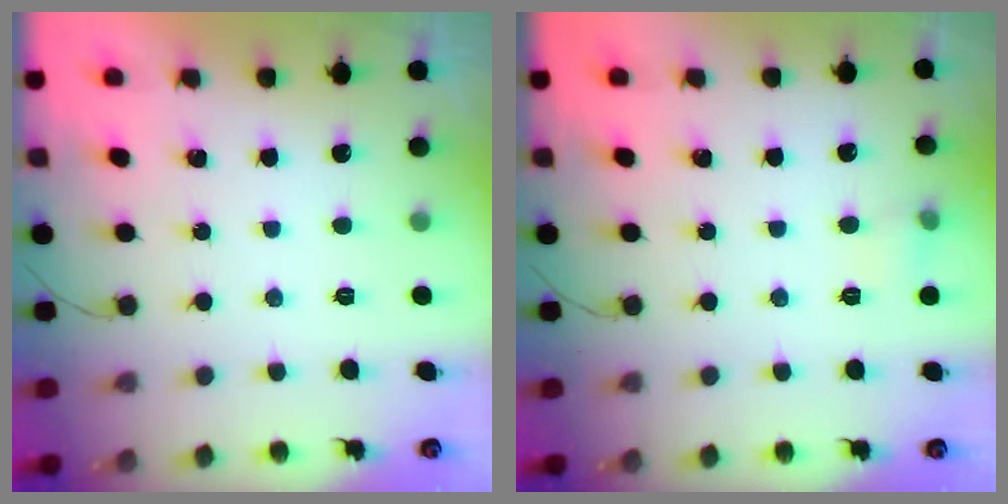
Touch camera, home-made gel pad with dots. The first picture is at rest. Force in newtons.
{"total": 5.0, "press": 4.8, "slide": 1.6}